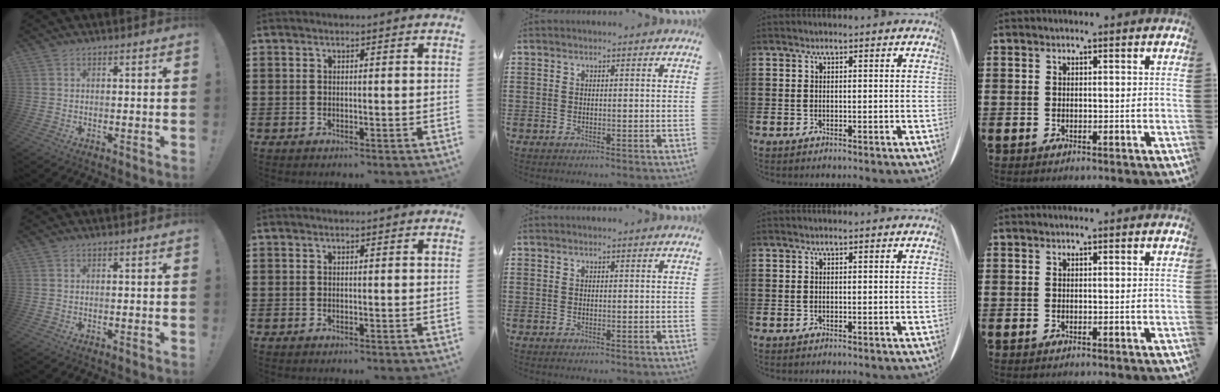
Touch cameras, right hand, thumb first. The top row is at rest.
{}